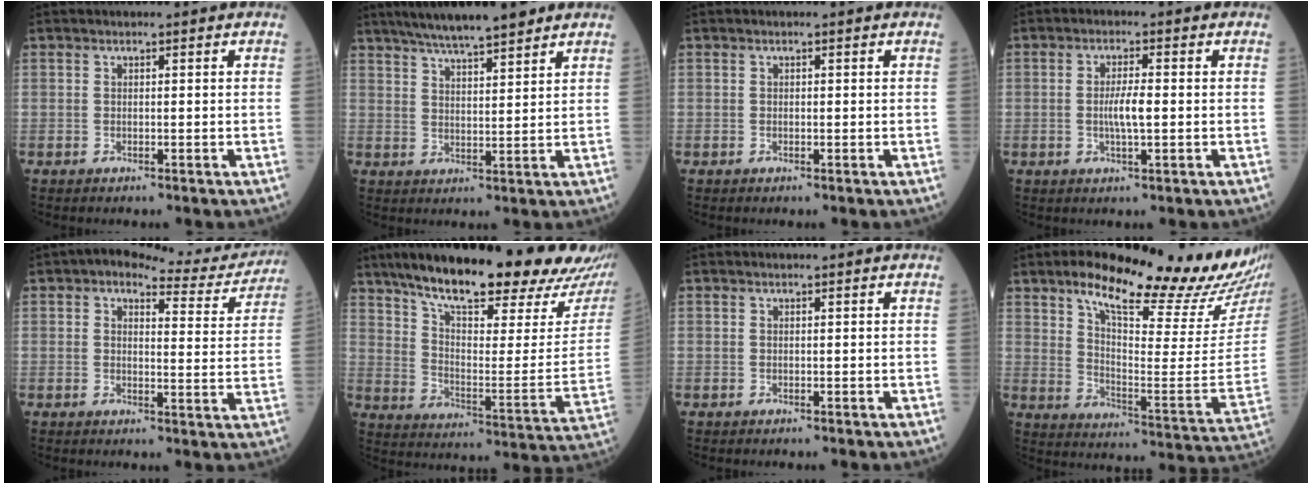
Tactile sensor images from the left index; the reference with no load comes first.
{"total": 10.5, "force": [8.6, 1.2, 6.0], "torque": [-0.093, 0.020, 0.132]}
{"total": 0.6, "force": [-0.5, 0.3, 0.0], "torque": [0.000, -0.003, -0.011]}
{"total": 3.7, "force": [-0.8, 0.7, 3.6], "torque": [-0.069, -0.005, -0.018]}
{"total": 9.8, "force": [8.8, 3.3, 3.1], "torque": [-0.025, -0.004, 0.085]}
{"total": 27.1, "force": [21.6, 5.4, 15.5], "torque": [-0.238, -0.024, 0.288]}
{"total": 0.0}
{"total": 23.9, "force": [18.9, 2.9, 14.4], "torque": [-0.208, -0.047, 0.250]}